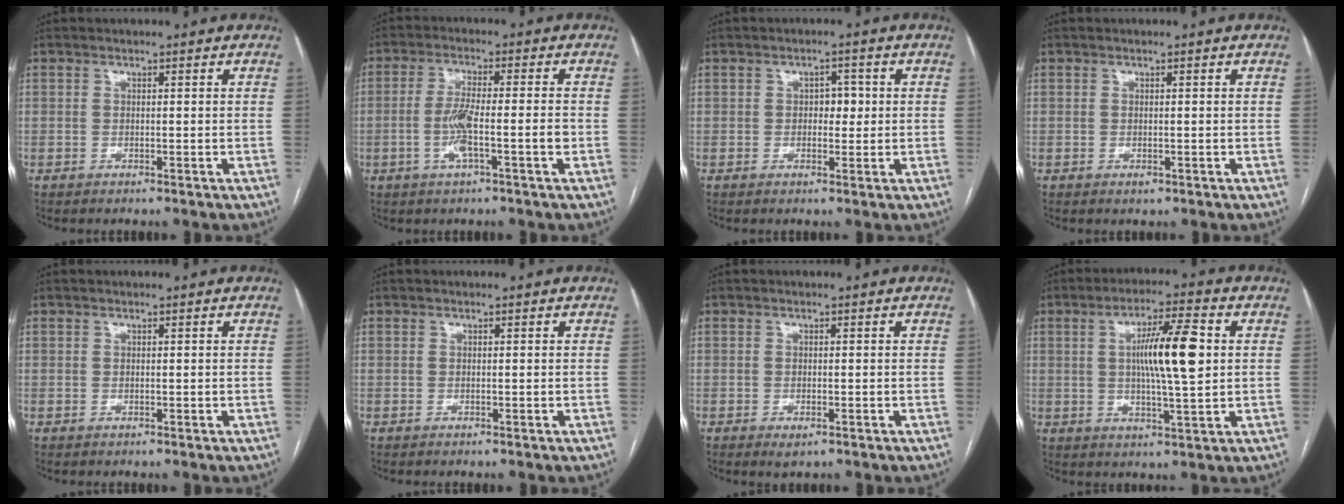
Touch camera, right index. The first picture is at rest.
{"total": 6.4, "force": [-1.9, 0.4, 6.1], "torque": [-0.118, 0.005, -0.034]}
{"total": 2.8, "force": [0.2, 1.7, 2.1], "torque": [-0.025, 0.009, 0.003]}
{"total": 0.8, "force": [-0.3, 0.4, 0.6], "torque": [-0.007, -0.001, -0.002]}
{"total": 0.0}
{"total": 0.0}
{"total": 1.7, "force": [-0.9, 0.6, 1.3], "torque": [-0.018, -0.002, -0.007]}
{"total": 10.7, "force": [1.5, 1.0, 10.5], "torque": [-0.182, 0.006, 0.025]}